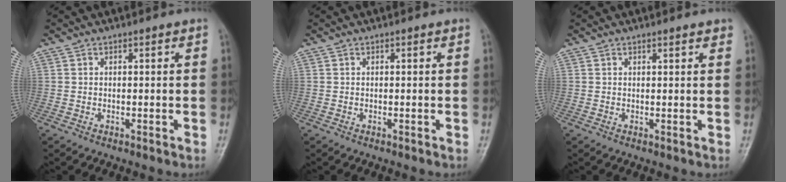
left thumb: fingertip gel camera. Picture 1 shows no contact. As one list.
[{"total": 0.0}, {"total": 1.6, "force": [1.3, 0.3, 1.0], "torque": [-0.008, -0.002, 0.015]}]